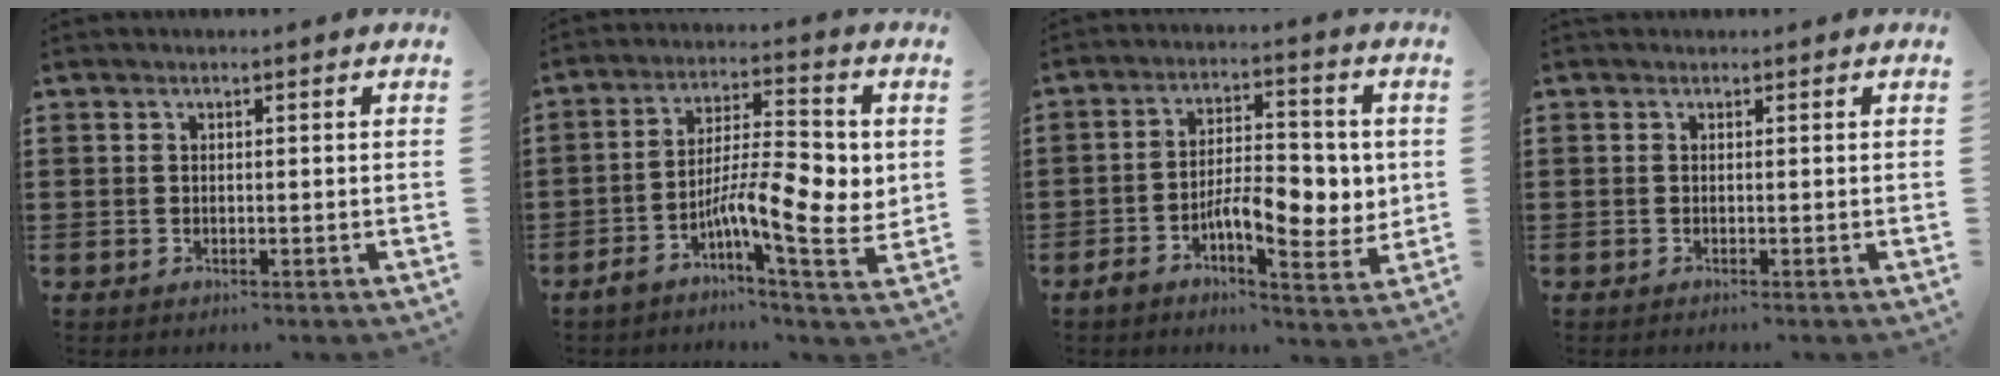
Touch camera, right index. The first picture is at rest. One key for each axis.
{"total": 10.3, "fx": -1.3, "fy": 3.3, "fz": 9.7, "tx": -0.162, "ty": -0.013, "tz": -0.026}
{"total": 8.7, "fx": -1.9, "fy": 4.2, "fz": 7.4, "tx": -0.111, "ty": 0.004, "tz": -0.038}
{"total": 0.0}